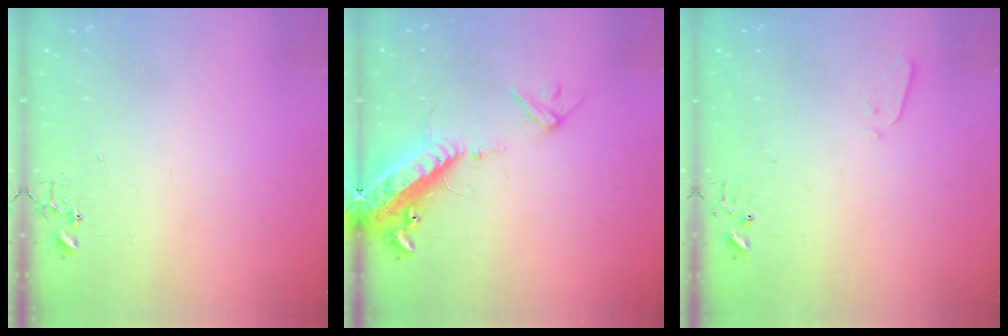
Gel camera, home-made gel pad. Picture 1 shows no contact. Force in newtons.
{"total": 16.4, "press": 16.1, "slide": 3.1}
{"total": 3.1, "press": 3.1, "slide": 0.7}